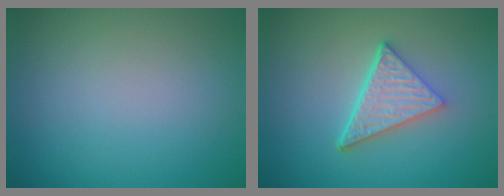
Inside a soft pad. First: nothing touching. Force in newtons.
{"total": 5.2, "press": 3.7, "slide": 3.7}